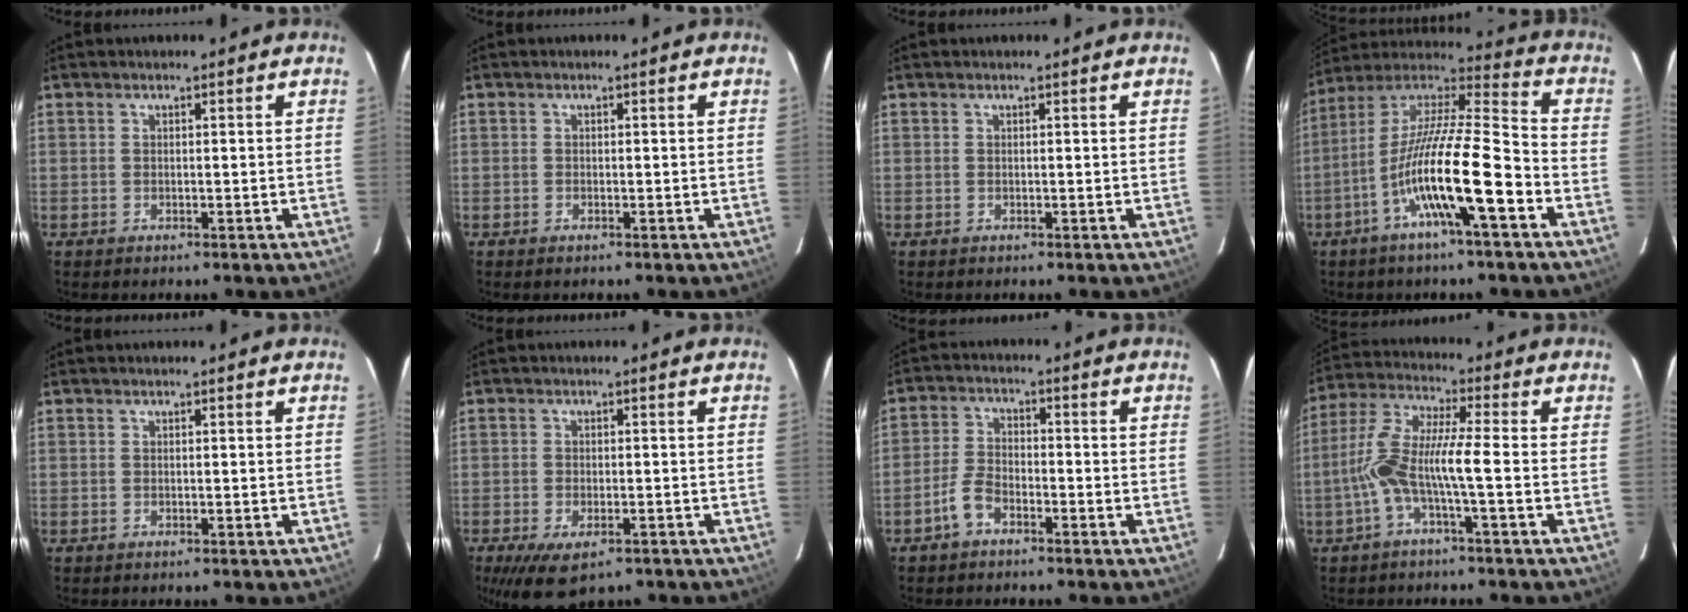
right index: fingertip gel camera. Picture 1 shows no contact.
{"total": 0.6, "force": [-0.4, 0.2, 0.3], "torque": [-0.007, 0.000, -0.005]}
{"total": 0.0}
{"total": 16.7, "force": [-6.4, 1.2, 15.4], "torque": [-0.292, 0.003, -0.119]}
{"total": 0.0}
{"total": 7.9, "force": [-5.3, 3.4, 4.8], "torque": [-0.084, -0.011, -0.083]}
{"total": 4.2, "force": [-2.6, 2.0, 2.5], "torque": [-0.060, 0.008, -0.053]}
{"total": 9.0, "force": [-2.4, 0.1, 8.7], "torque": [-0.188, 0.022, -0.055]}